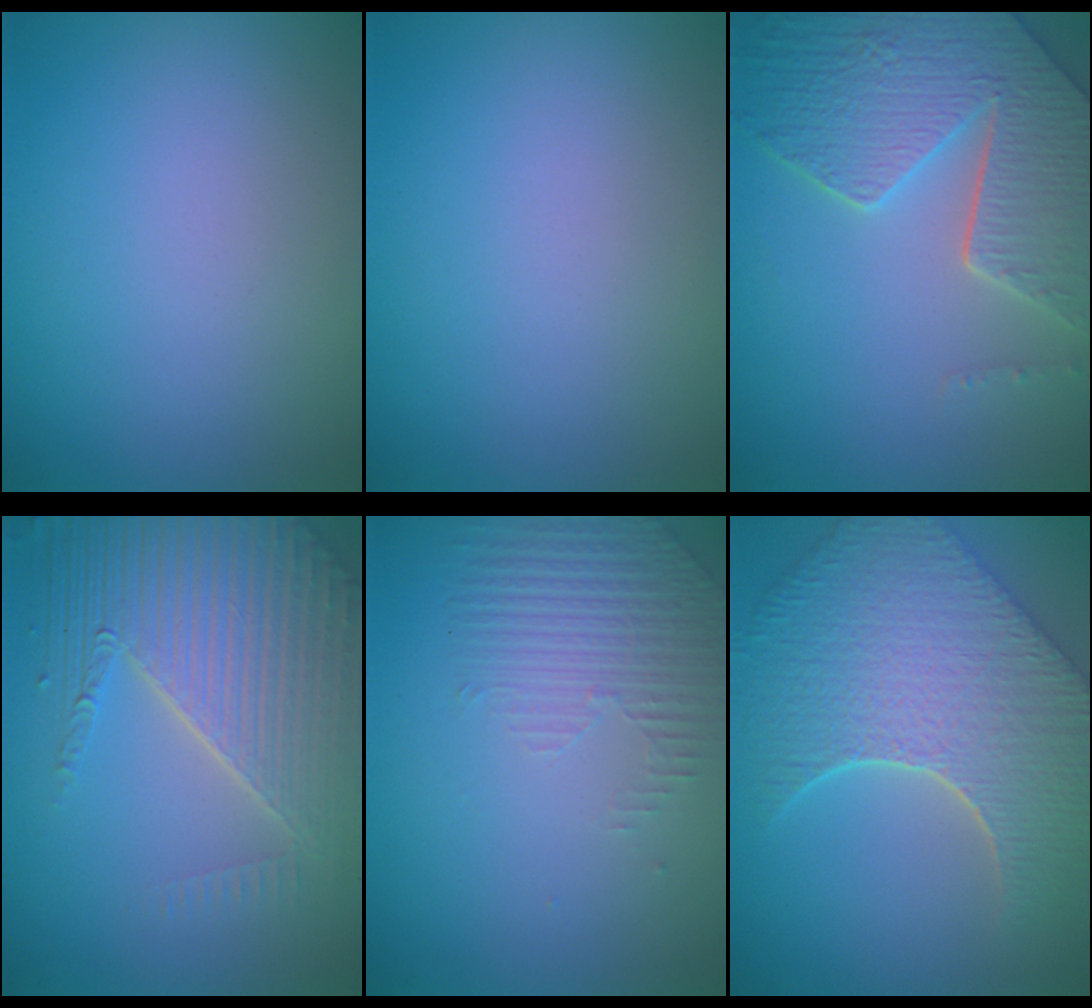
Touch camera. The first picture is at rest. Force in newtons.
{"total": 0.0}
{"total": 8.7, "press": 6.2, "slide": 6.1}
{"total": 8.6, "press": 5.7, "slide": 6.5}
{"total": 1.5, "press": 0.9, "slide": 1.2}
{"total": 9.9, "press": 7.1, "slide": 6.8}